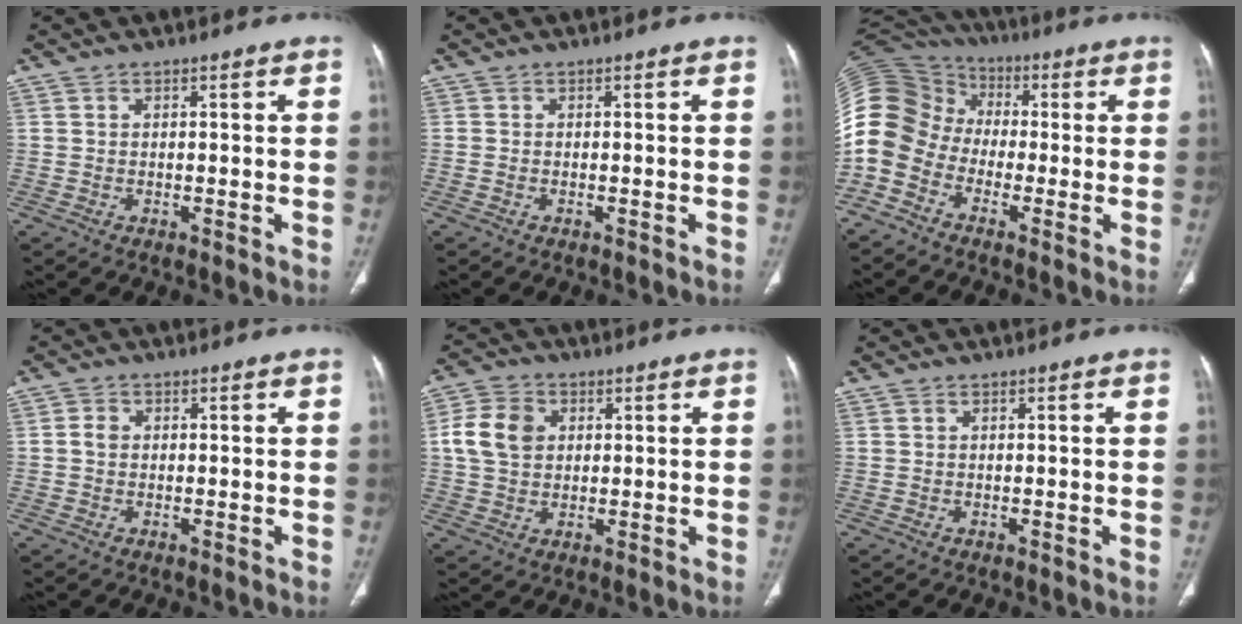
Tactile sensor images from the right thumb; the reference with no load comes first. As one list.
[{"total": 0.0}, {"total": 14.6, "force": [-4.3, 11.8, 7.3], "torque": [-0.157, 0.062, -0.095]}, {"total": 1.6, "force": [0.0, 1.3, 0.9], "torque": [-0.015, 0.004, -0.001]}, {"total": 8.2, "force": [1.6, 6.2, 5.1], "torque": [-0.092, 0.007, 0.029]}, {"total": 0.0}]